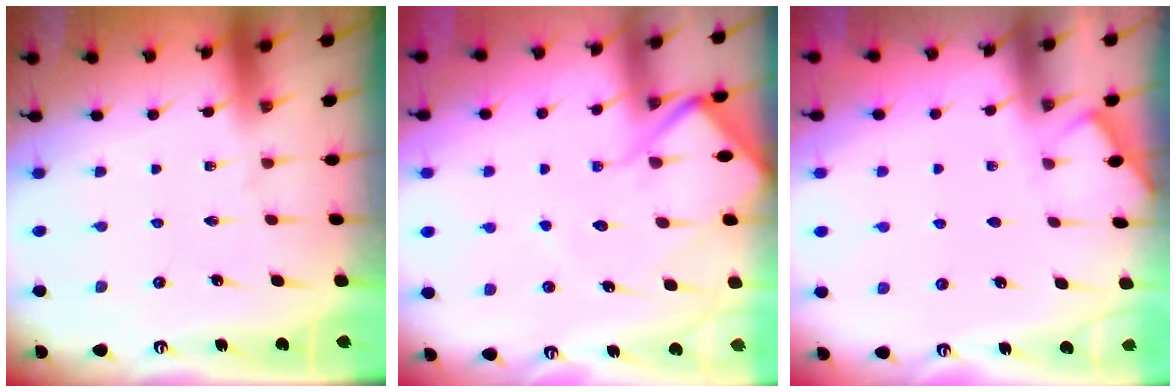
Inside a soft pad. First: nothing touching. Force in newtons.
{"total": 9.3, "press": 9.2, "slide": 1.0}
{"total": 3.0, "press": 2.9, "slide": 0.5}